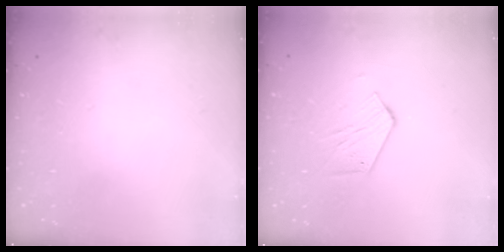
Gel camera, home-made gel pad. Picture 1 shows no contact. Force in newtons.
{"total": 6.2, "press": 6.2, "slide": 0.4}